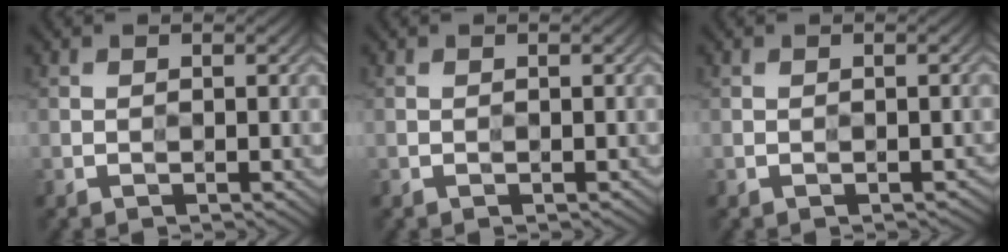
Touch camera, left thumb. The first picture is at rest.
{"total": 0.0}
{"total": 1.3, "force": [-0.7, 0.7, 0.8], "torque": [-0.003, -0.003, -0.004]}